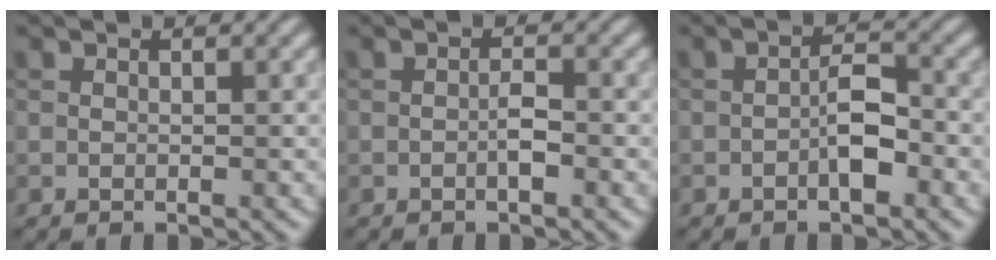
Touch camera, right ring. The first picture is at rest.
{"total": 1.3, "force": [-0.4, 0.3, 1.1], "torque": [-0.021, 0.002, -0.008]}
{"total": 2.7, "force": [-1.0, 0.9, 2.3], "torque": [-0.037, 0.006, -0.020]}